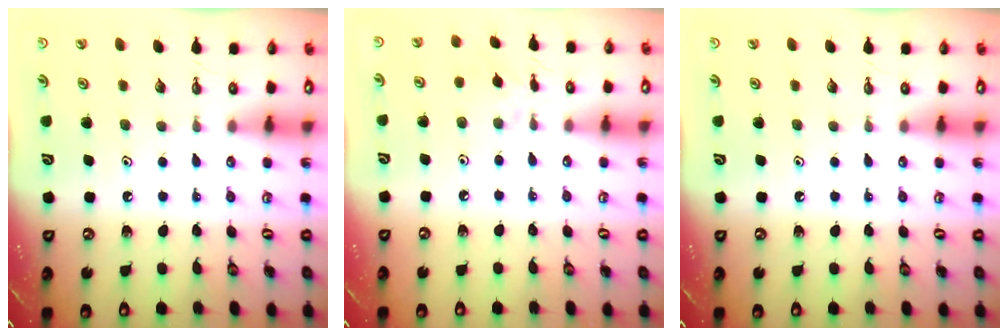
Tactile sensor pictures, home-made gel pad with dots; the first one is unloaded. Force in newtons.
{"total": 1.8, "press": 1.7, "slide": 0.5}
{"total": 0.0}